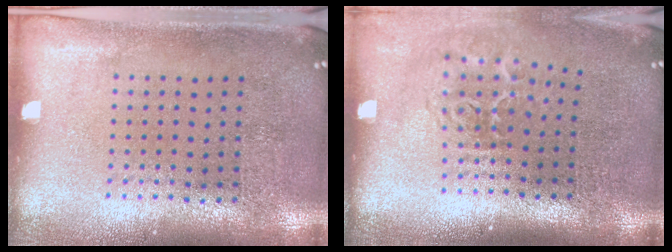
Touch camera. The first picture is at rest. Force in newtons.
{"total": 1.9, "press": 1.2, "slide": 1.4}